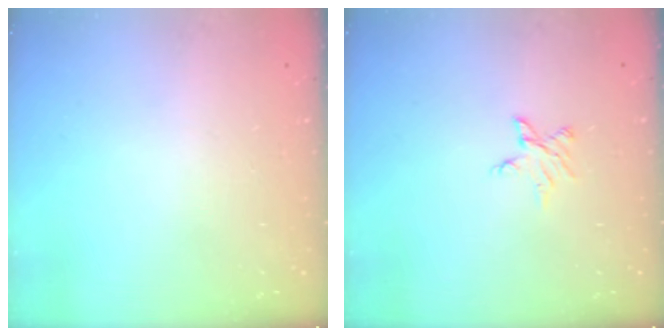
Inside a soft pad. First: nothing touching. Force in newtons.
{"total": 4.0, "press": 4.0, "slide": 0.5}